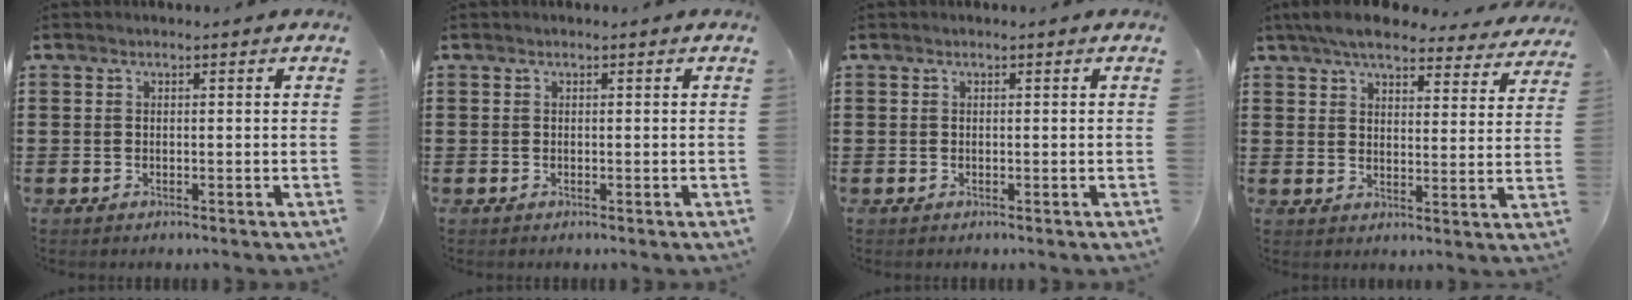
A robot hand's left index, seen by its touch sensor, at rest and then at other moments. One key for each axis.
{"total": 0.0}
{"total": 0.0}
{"total": 6.5, "fx": 5.8, "fy": 1.1, "fz": 2.6, "tx": -0.065, "ty": -0.021, "tz": 0.103}